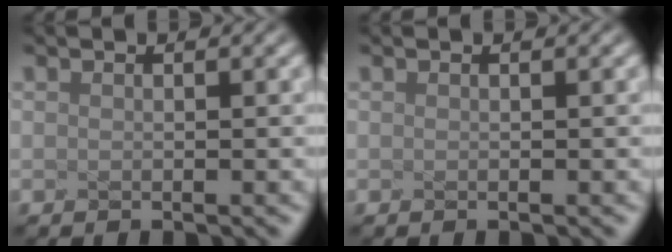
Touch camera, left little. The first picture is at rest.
{"total": 0.0}